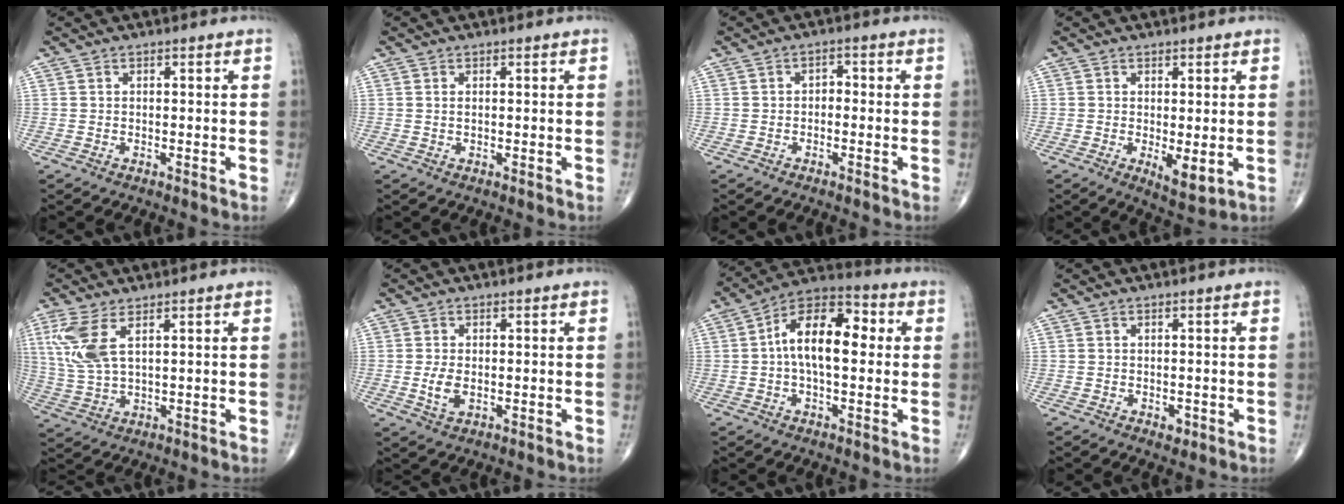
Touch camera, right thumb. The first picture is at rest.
{"total": 0.5, "force": [0.2, 0.2, 0.5], "torque": [-0.012, -0.001, 0.005]}
{"total": 1.8, "force": [-0.4, 1.3, 1.2], "torque": [-0.008, 0.011, -0.014]}
{"total": 4.6, "force": [-0.5, 1.7, 4.3], "torque": [-0.062, -0.017, 0.000]}
{"total": 8.4, "force": [3.3, 3.3, 6.9], "torque": [-0.174, -0.007, 0.077]}
{"total": 3.6, "force": [-0.3, 2.1, 2.9], "torque": [-0.060, -0.007, -0.003]}
{"total": 13.8, "force": [1.2, 7.1, 11.7], "torque": [-0.187, 0.034, 0.006]}
{"total": 1.4, "force": [-0.5, 0.9, 0.8], "torque": [-0.009, -0.001, -0.004]}